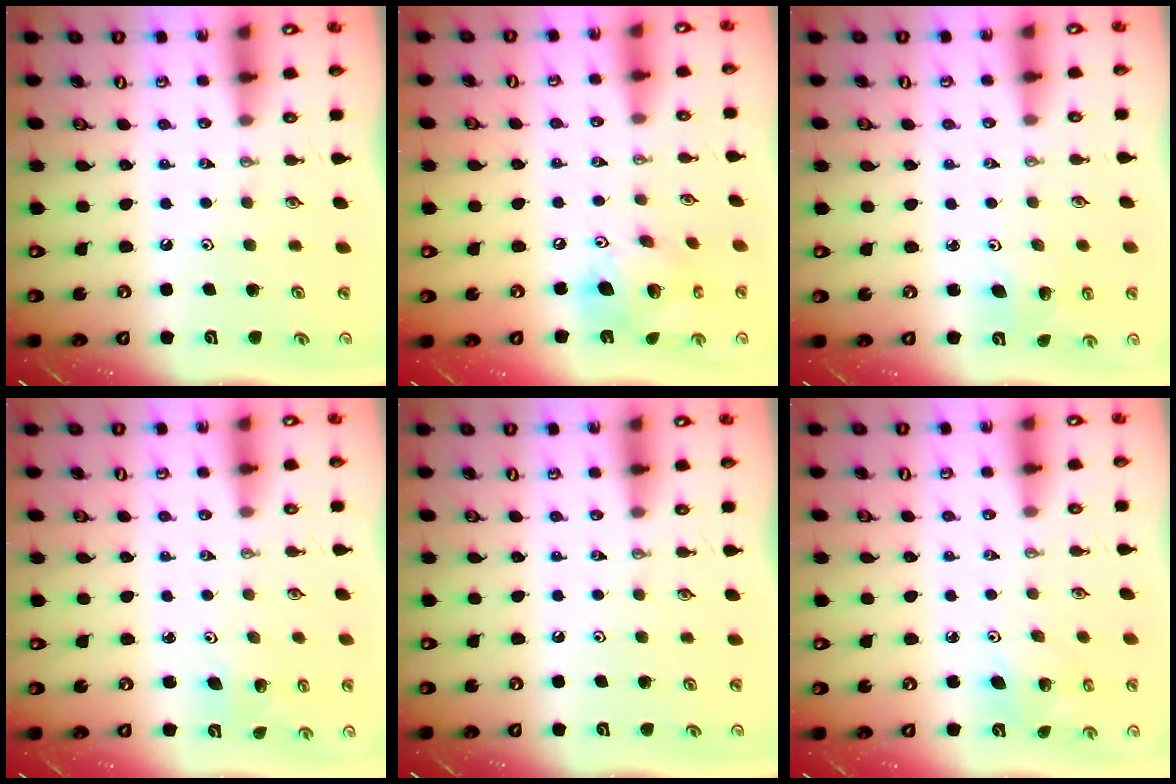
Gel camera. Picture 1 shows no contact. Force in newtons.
{"total": 16.8, "press": 16.4, "slide": 3.4}
{"total": 3.4, "press": 3.2, "slide": 1.3}
{"total": 2.8, "press": 2.5, "slide": 1.3}
{"total": 0.0}
{"total": 4.1, "press": 4.1, "slide": 0.2}